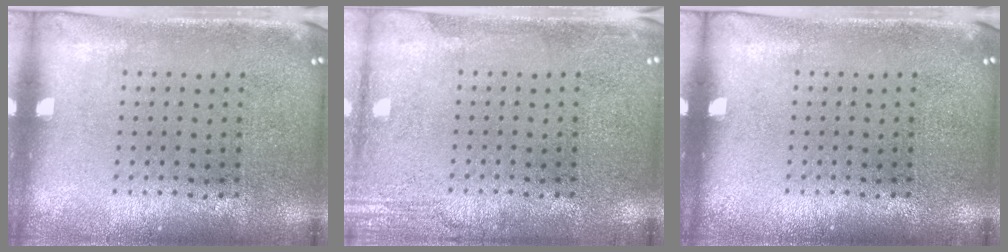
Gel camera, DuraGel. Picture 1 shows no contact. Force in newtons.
{"total": 2.2, "press": 2.2, "slide": 0.4}
{"total": 0.0}